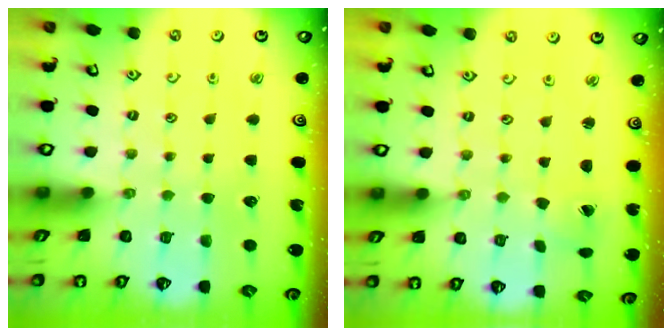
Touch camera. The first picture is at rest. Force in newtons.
{"total": 1.2, "press": 1.2, "slide": 0.1}